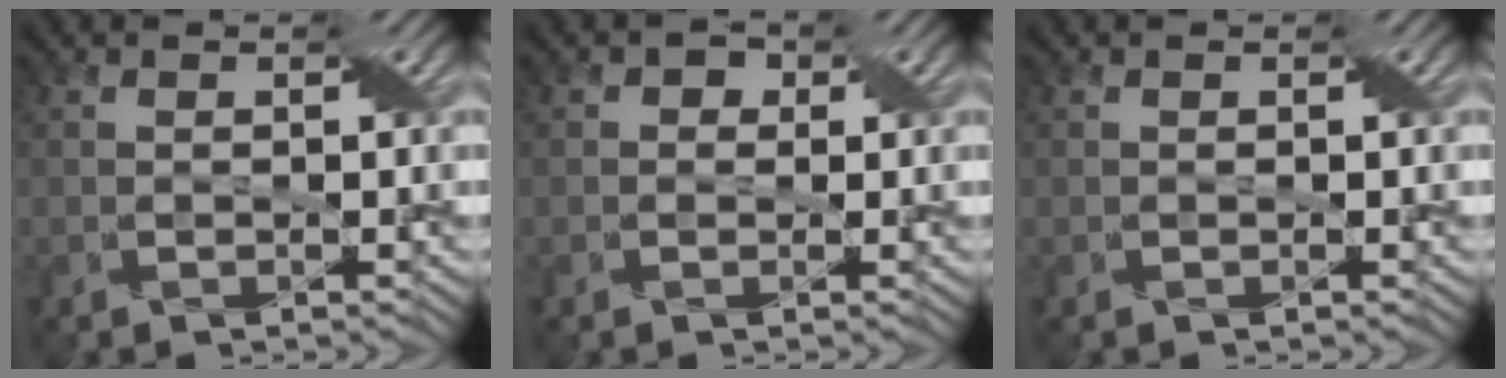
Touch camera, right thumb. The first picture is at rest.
{"total": 1.4, "force": [0.1, 1.3, 0.3], "torque": [0.002, 0.007, -0.008]}
{"total": 0.0}